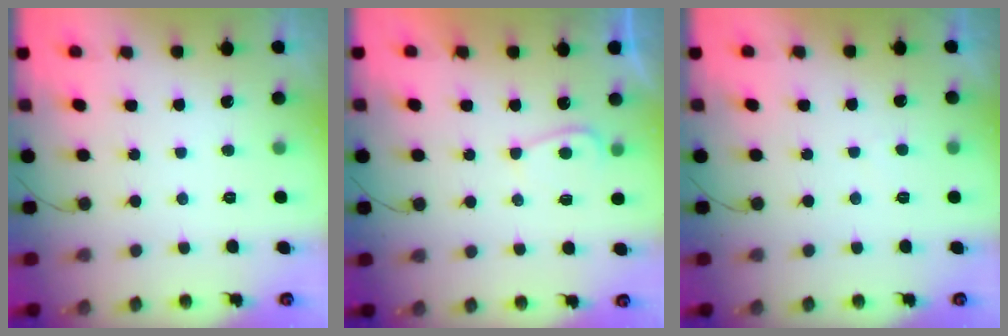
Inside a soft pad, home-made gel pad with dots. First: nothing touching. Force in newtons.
{"total": 4.3, "press": 4.2, "slide": 0.5}
{"total": 1.3, "press": 1.2, "slide": 0.5}